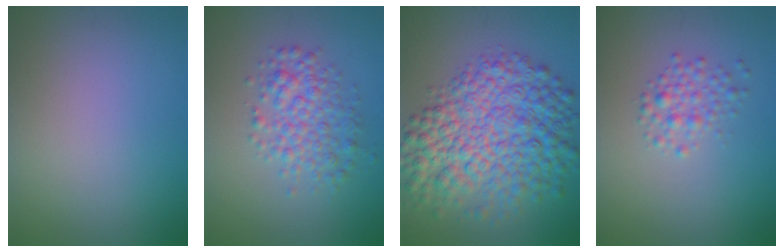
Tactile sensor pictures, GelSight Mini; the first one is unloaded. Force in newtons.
{"total": 3.8, "press": 3.8, "slide": 0.1}
{"total": 10.4, "press": 10.4, "slide": 0.2}
{"total": 2.0, "press": 2.0, "slide": 0.1}